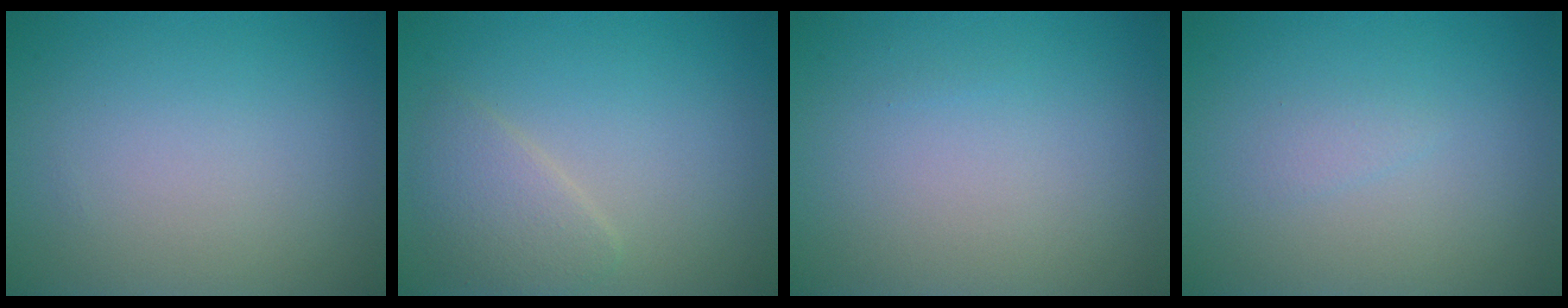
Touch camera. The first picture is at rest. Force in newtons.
{"total": 2.4, "press": 2.4, "slide": 0.1}
{"total": 0.0}
{"total": 0.7, "press": 0.7, "slide": 0.1}